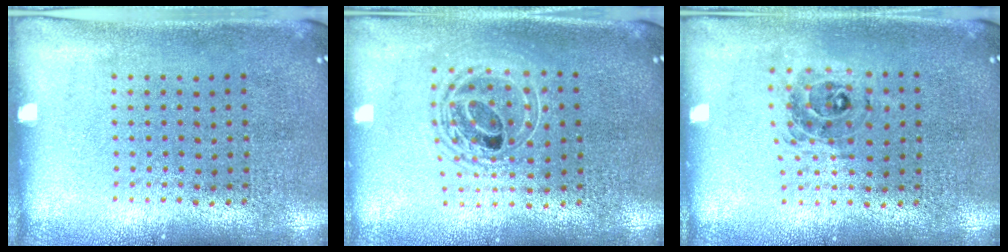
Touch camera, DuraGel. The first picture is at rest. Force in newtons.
{"total": 1.8, "press": 1.5, "slide": 0.9}
{"total": 0.7, "press": 0.7, "slide": 0.0}